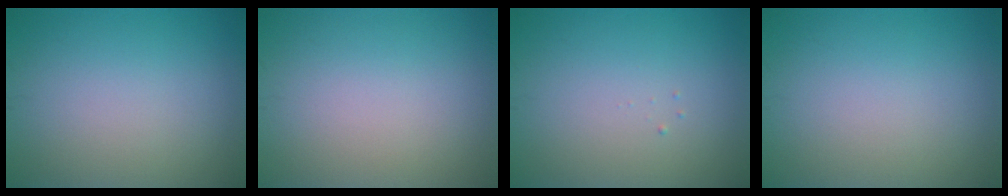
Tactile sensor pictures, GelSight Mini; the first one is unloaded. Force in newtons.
{"total": 0.0}
{"total": 0.0}
{"total": 0.0}